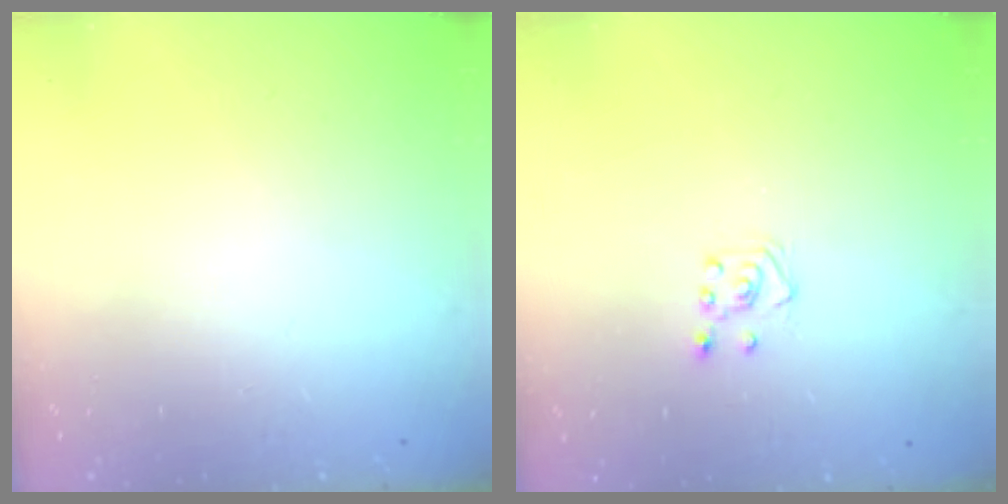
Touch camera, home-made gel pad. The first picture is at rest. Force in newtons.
{"total": 3.2, "press": 3.2, "slide": 0.4}